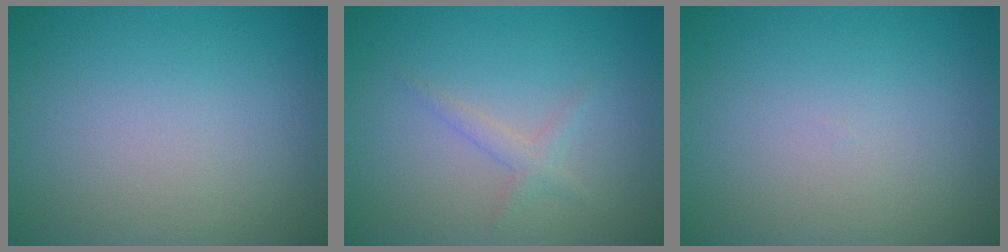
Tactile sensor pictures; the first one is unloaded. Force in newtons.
{"total": 1.4, "press": 1.4, "slide": 0.1}
{"total": 0.0}